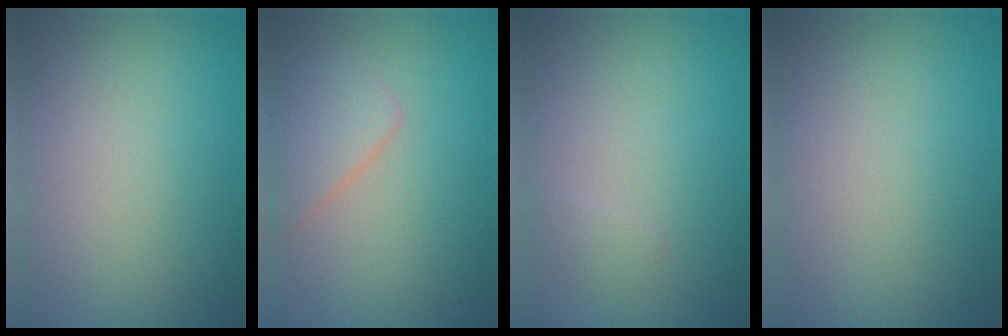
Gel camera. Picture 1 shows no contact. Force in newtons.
{"total": 2.6, "press": 2.6, "slide": 0.1}
{"total": 0.7, "press": 0.7, "slide": 0.1}
{"total": 0.0}